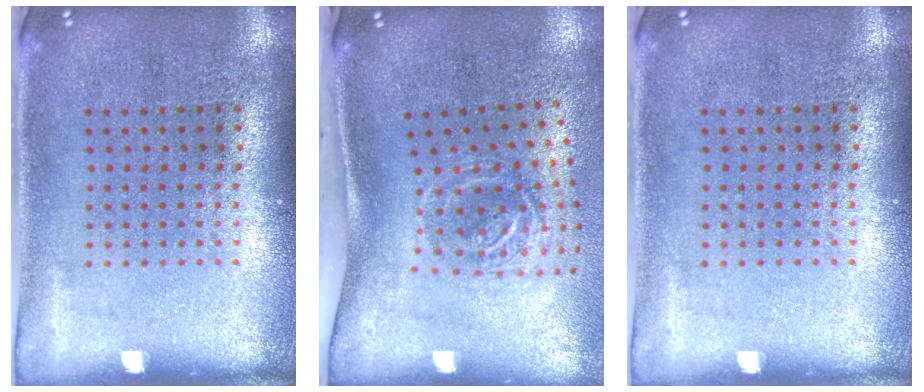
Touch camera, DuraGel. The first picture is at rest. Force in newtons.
{"total": 2.0, "press": 1.3, "slide": 1.6}
{"total": 0.0}